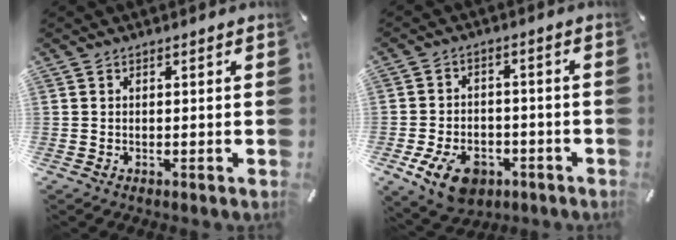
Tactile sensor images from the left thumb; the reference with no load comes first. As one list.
[{"total": 9.7, "force": [-4.7, 6.4, 5.5], "torque": [-0.104, 0.021, -0.082]}]